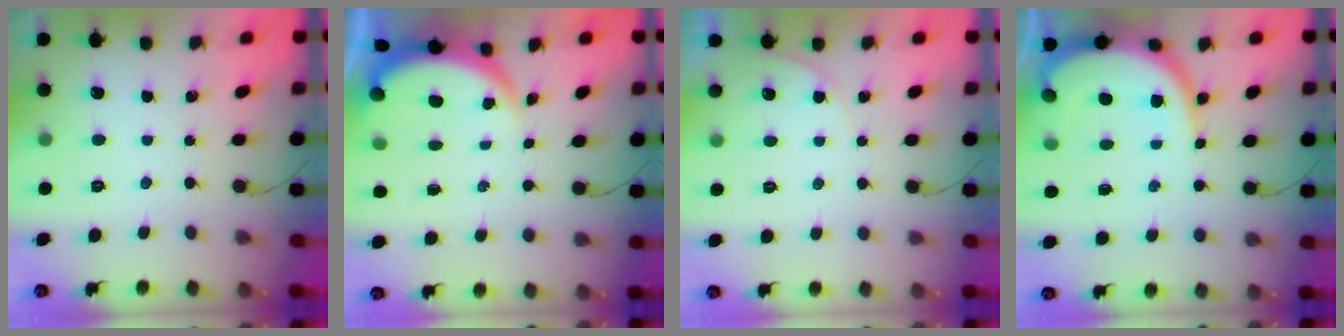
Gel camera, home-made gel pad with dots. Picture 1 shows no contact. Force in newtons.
{"total": 3.7, "press": 3.7, "slide": 0.2}
{"total": 3.3, "press": 2.8, "slide": 1.8}
{"total": 10.4, "press": 10.3, "slide": 1.2}